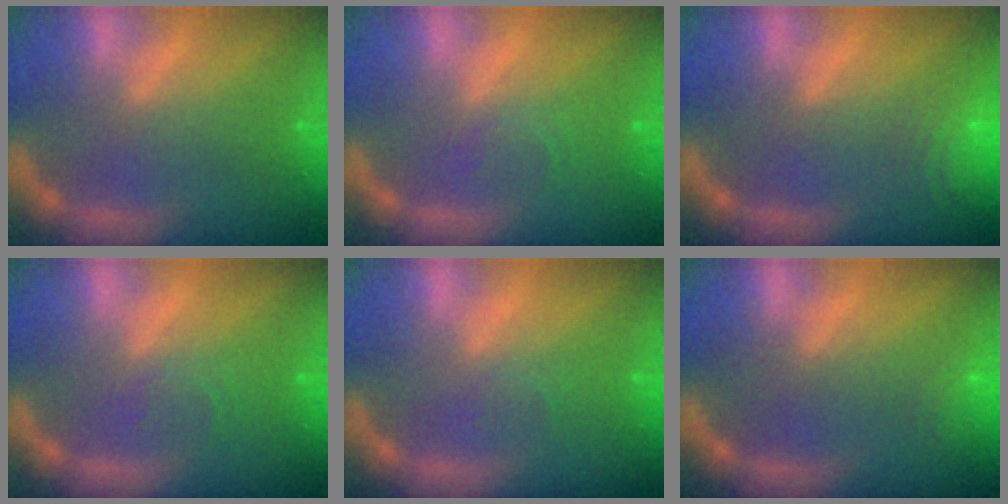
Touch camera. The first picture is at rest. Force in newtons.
{"total": 1.5}
{"total": 7.5}
{"total": 1.5}
{"total": 1.0}
{"total": 2.5}